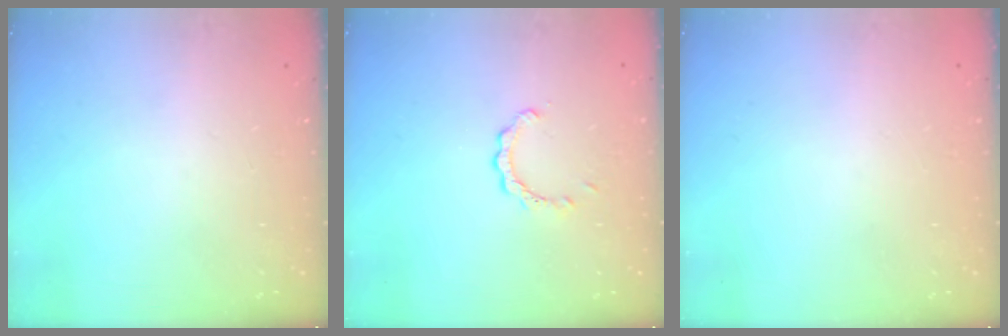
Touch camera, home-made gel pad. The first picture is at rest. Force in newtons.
{"total": 2.1, "press": 2.1, "slide": 0.1}
{"total": 1.6, "press": 1.6, "slide": 0.1}